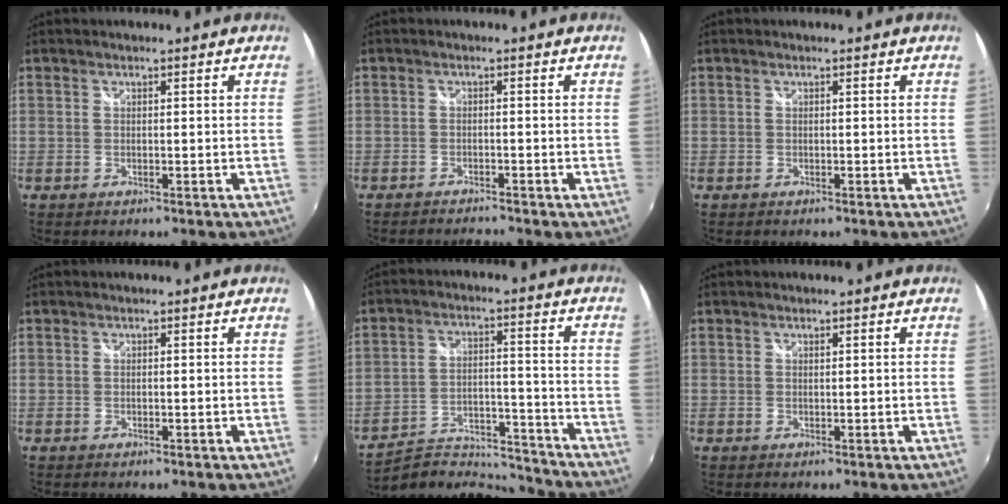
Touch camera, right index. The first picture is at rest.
{"total": 2.1, "force": [-2.1, -0.1, 0.2], "torque": [-0.013, -0.008, -0.041]}
{"total": 0.0}
{"total": 0.0}
{"total": 12.9, "force": [-12.1, 3.5, 2.5], "torque": [-0.058, 0.017, -0.181]}
{"total": 0.0}